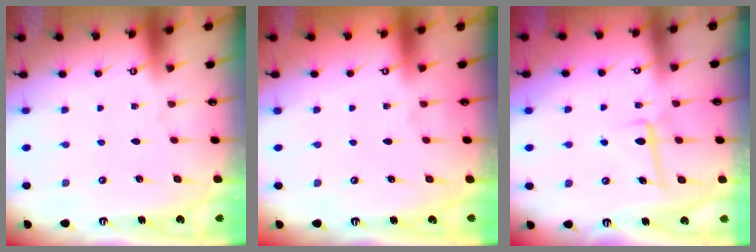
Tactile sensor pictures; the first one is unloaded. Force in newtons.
{"total": 0.0}
{"total": 6.7, "press": 6.6, "slide": 1.2}